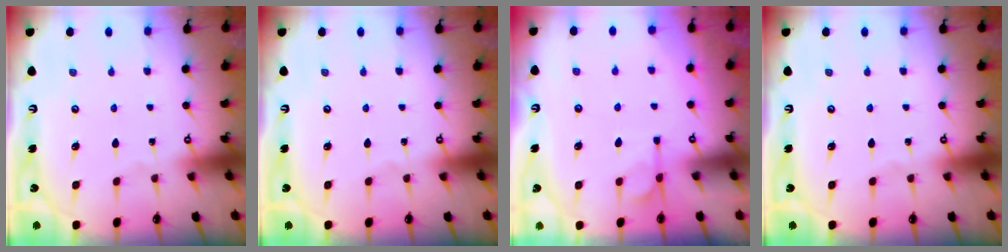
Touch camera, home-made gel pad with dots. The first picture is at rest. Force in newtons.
{"total": 0.0}
{"total": 5.0, "press": 4.8, "slide": 1.4}
{"total": 0.0}